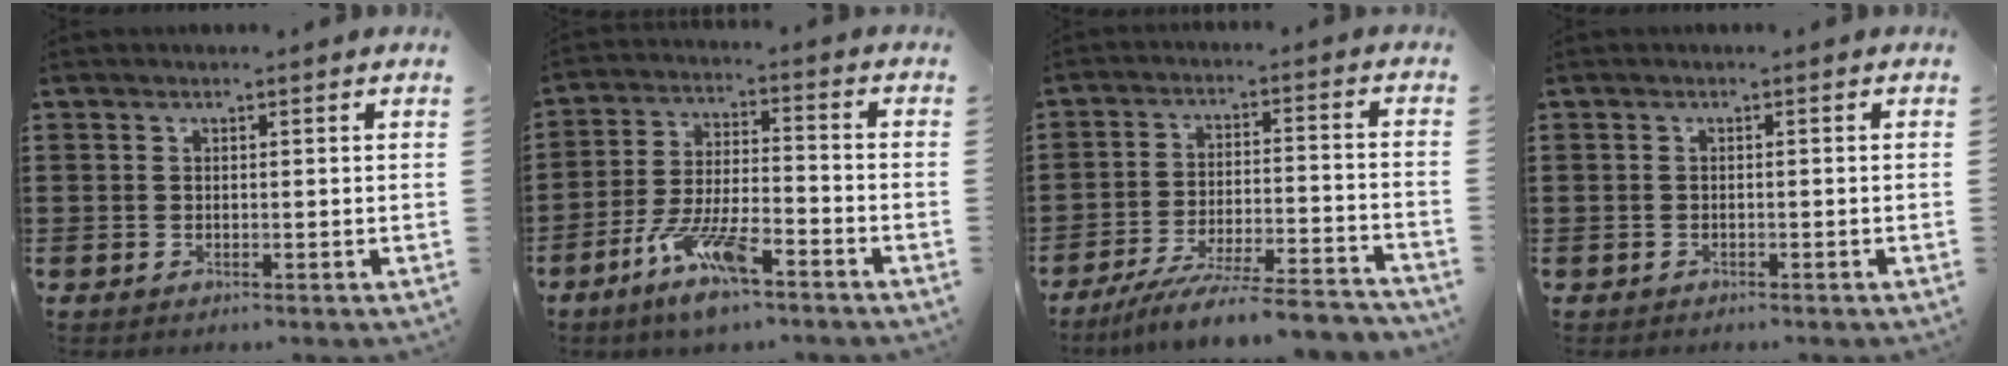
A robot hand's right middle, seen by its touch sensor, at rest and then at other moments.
{"total": 10.2, "force": [-6.4, 2.4, 7.6], "torque": [-0.163, -0.005, -0.121]}
{"total": 8.4, "force": [-7.7, 0.0, 3.4], "torque": [-0.062, 0.001, -0.148]}
{"total": 0.7, "force": [-0.7, 0.3, 0.0], "torque": [-0.001, 0.003, -0.015]}